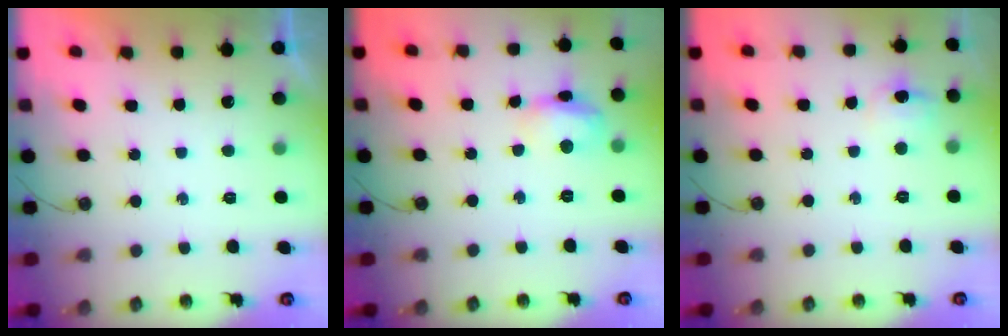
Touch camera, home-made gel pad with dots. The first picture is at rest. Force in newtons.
{"total": 11.3, "press": 11.3, "slide": 0.9}
{"total": 6.6, "press": 6.6, "slide": 0.7}